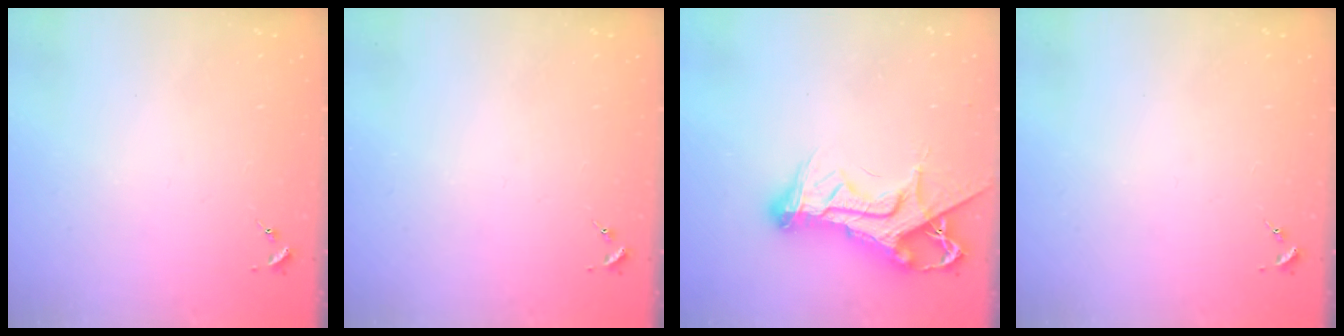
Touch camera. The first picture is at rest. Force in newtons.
{"total": 0.0}
{"total": 15.8, "press": 15.7, "slide": 1.5}
{"total": 0.0}